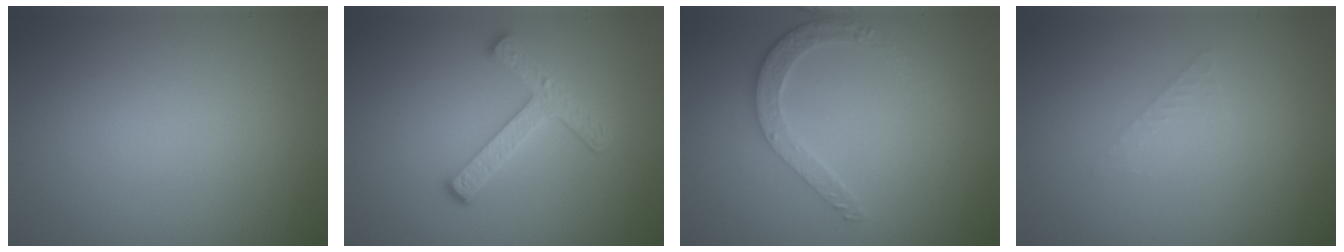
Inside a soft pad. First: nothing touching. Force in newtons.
{"total": 3.6, "press": 3.0, "slide": 2.0}
{"total": 2.7, "press": 2.6, "slide": 0.7}
{"total": 1.0, "press": 1.0, "slide": 0.0}